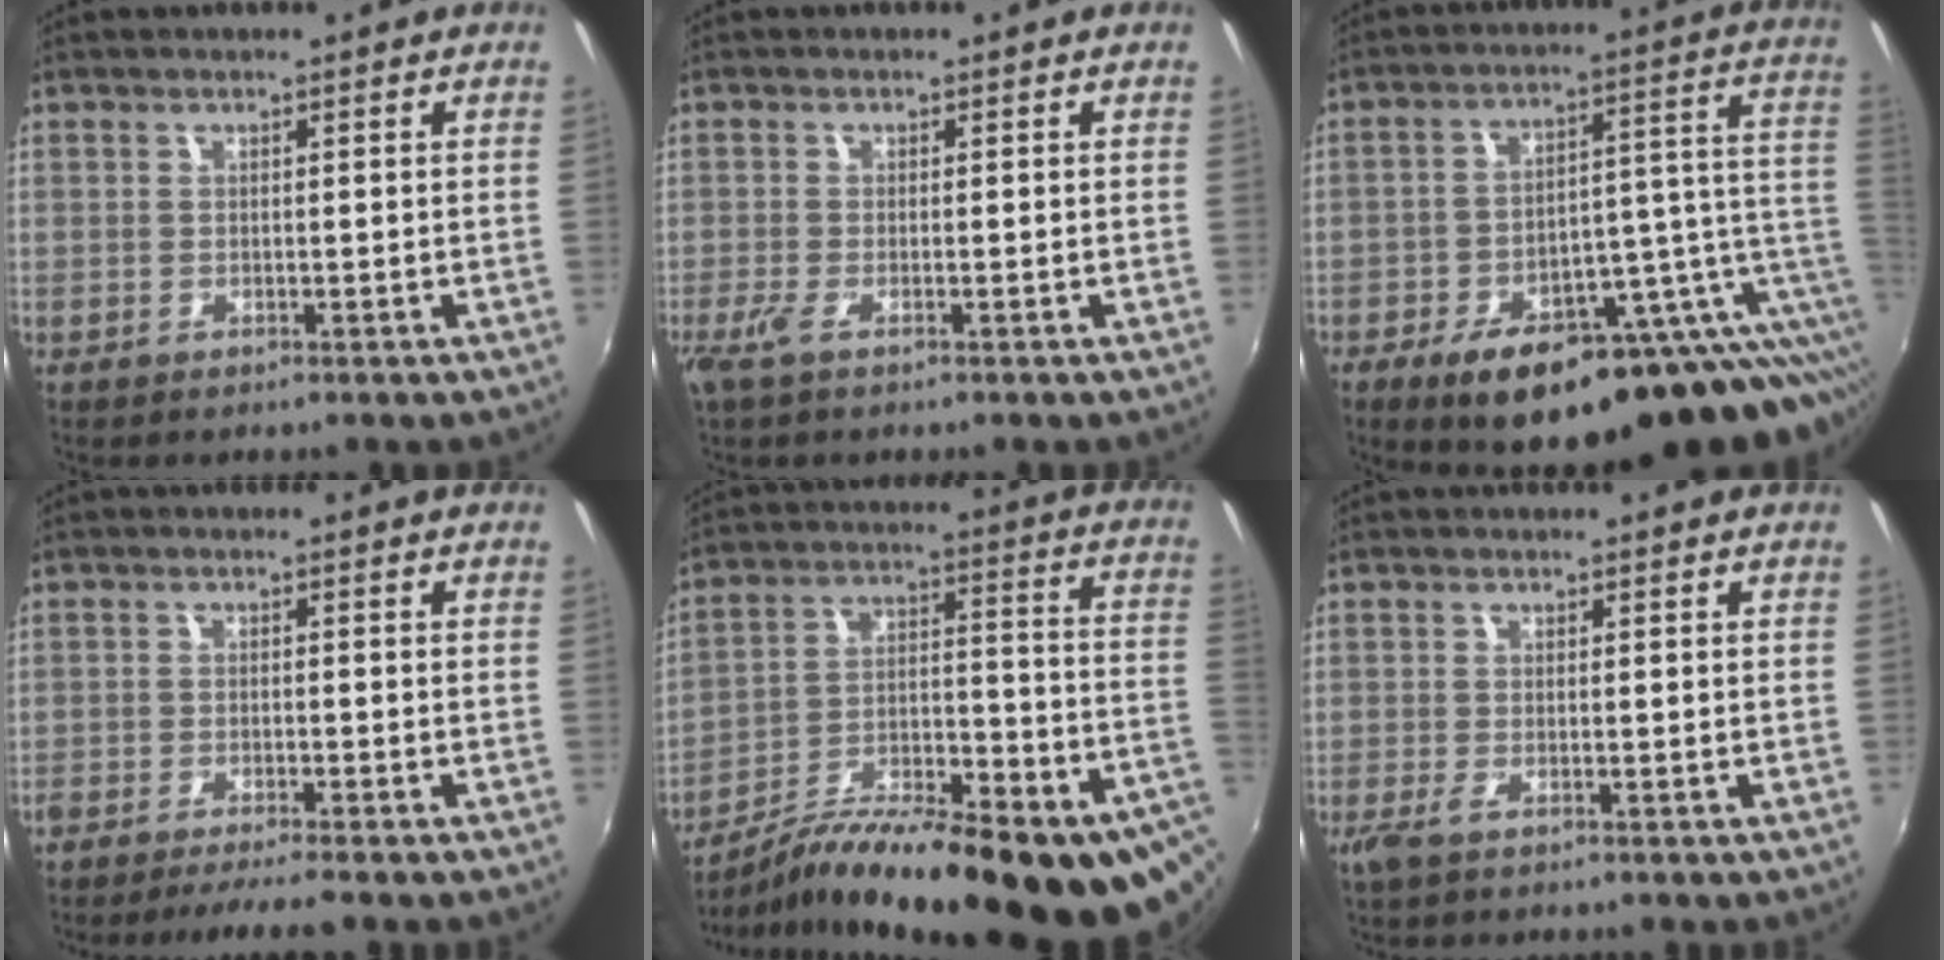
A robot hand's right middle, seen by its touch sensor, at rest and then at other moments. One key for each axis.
{"total": 2.0, "fx": -1.2, "fy": 0.0, "fz": 1.6, "tx": -0.035, "ty": -0.008, "tz": -0.024}
{"total": 25.9, "fx": -13.3, "fy": 9.8, "fz": 20.0, "tx": -0.263, "ty": 0.002, "tz": -0.176}
{"total": 5.1, "fx": -4.5, "fy": -0.3, "fz": 2.3, "tx": -0.057, "ty": -0.007, "tz": -0.075}
{"total": 30.2, "fx": -20.9, "fy": 6.9, "fz": 20.6, "tx": -0.277, "ty": -0.031, "tz": -0.304}
{"total": 1.7, "fx": -1.0, "fy": 0.0, "fz": 1.4, "tx": -0.029, "ty": -0.006, "tz": -0.018}